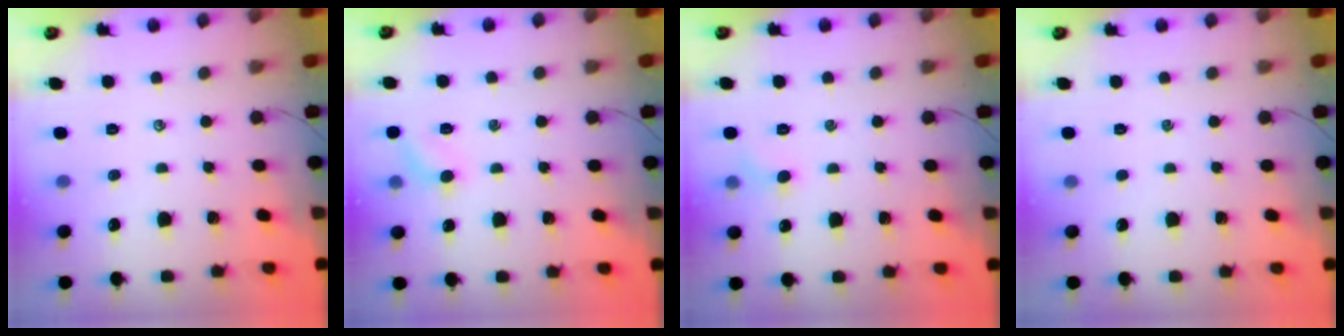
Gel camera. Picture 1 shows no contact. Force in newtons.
{"total": 6.8, "press": 6.5, "slide": 2.1}
{"total": 3.4, "press": 3.2, "slide": 1.1}
{"total": 0.0}